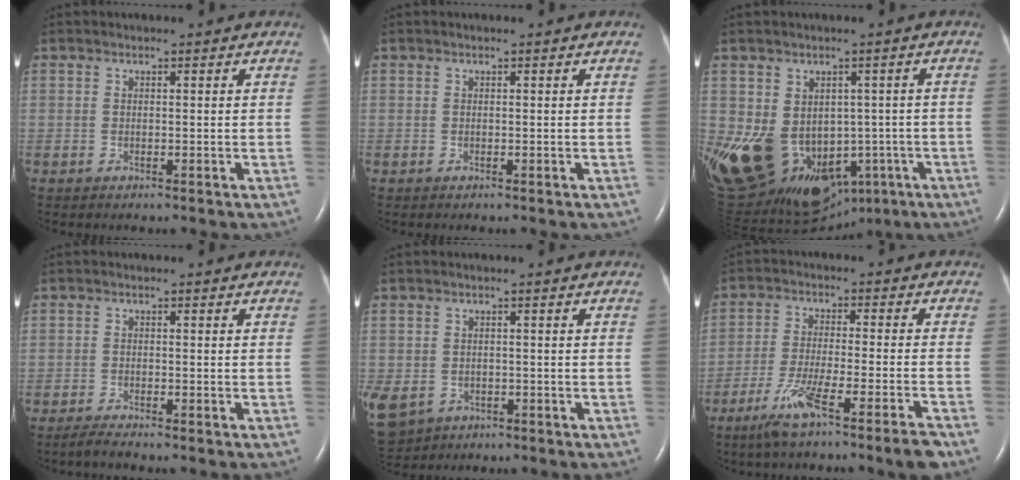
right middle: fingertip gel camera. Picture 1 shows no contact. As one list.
[{"total": 0.0}, {"total": 27.4, "force": [-11.1, 19.5, 15.9], "torque": [-0.352, -0.022, -0.132]}, {"total": 1.7, "force": [-1.6, -0.1, 0.7], "torque": [-0.028, -0.008, -0.033]}, {"total": 17.9, "force": [-7.3, 14.3, 7.9], "torque": [-0.265, -0.023, -0.094]}, {"total": 9.8, "force": [-6.6, -1.0, 7.2], "torque": [-0.125, -0.026, -0.115]}]